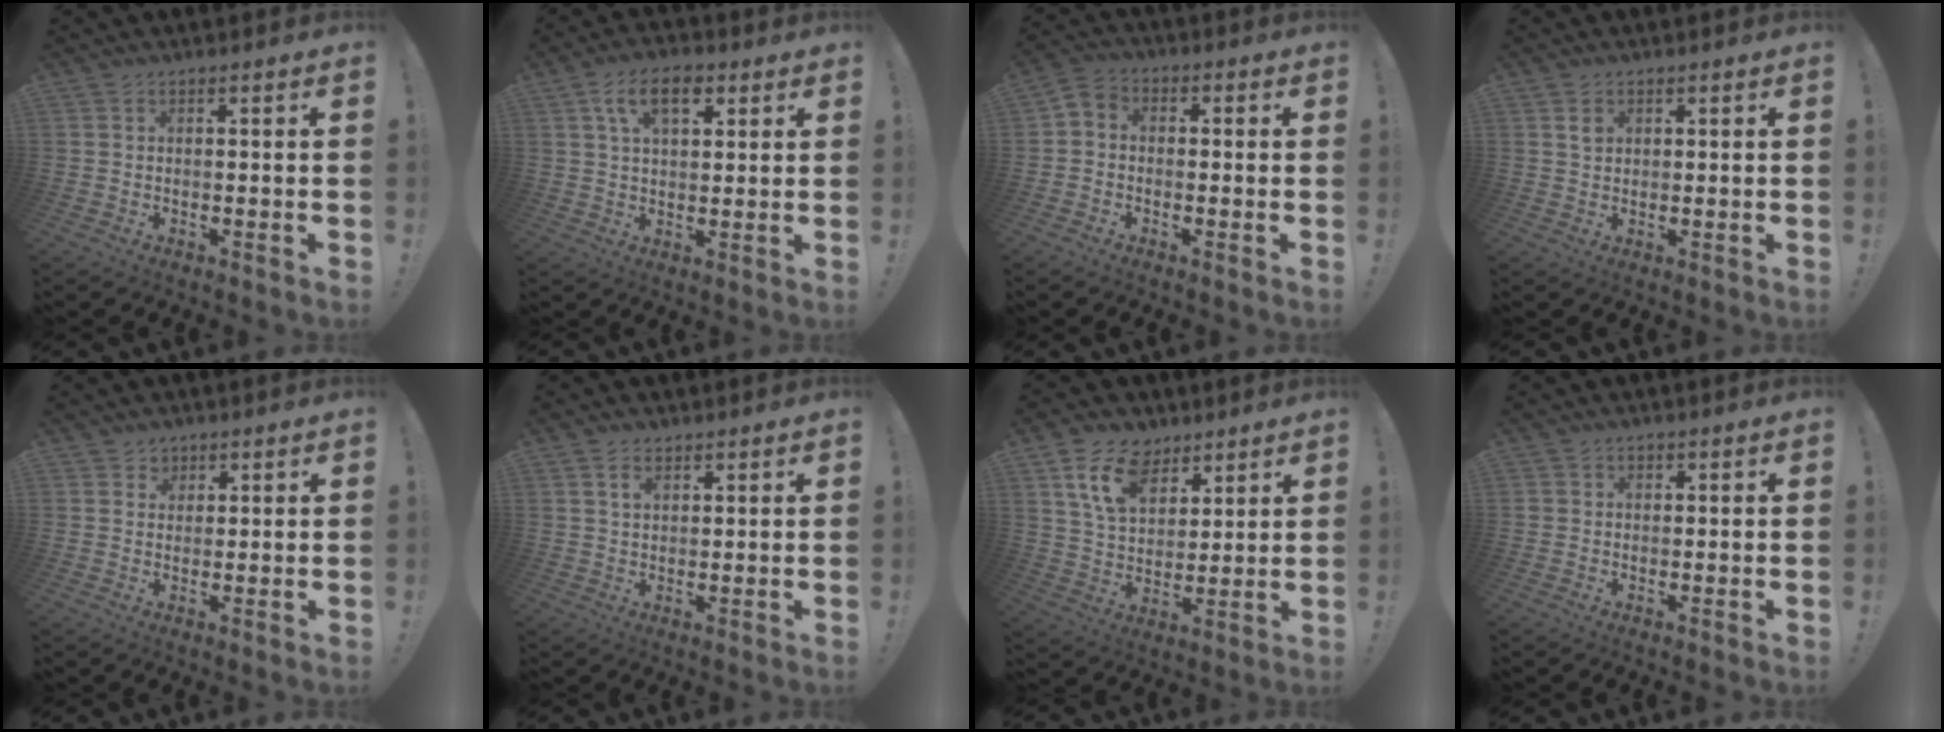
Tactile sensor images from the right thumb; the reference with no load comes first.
{"total": 10.1, "force": [4.5, 5.3, 7.3], "torque": [-0.118, 0.005, 0.081]}
{"total": 3.7, "force": [-2.4, 2.2, 1.6], "torque": [-0.026, 0.014, -0.044]}
{"total": 1.9, "force": [1.0, 1.3, 0.9], "torque": [0.001, -0.007, 0.014]}
{"total": 2.9, "force": [1.6, 2.4, 0.1], "torque": [-0.002, -0.007, 0.029]}
{"total": 3.2, "force": [1.8, 2.0, 1.7], "torque": [-0.023, -0.006, 0.031]}
{"total": 13.0, "force": [7.5, 8.5, 6.4], "torque": [-0.111, -0.030, 0.148]}
{"total": 1.3, "force": [0.4, 1.2, 0.3], "torque": [0.002, -0.001, 0.006]}